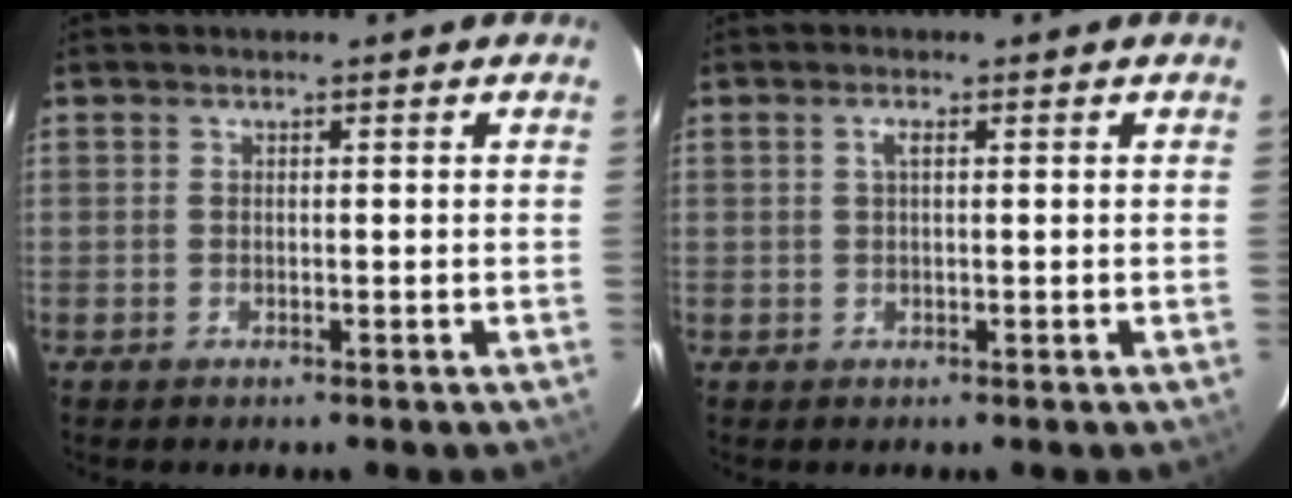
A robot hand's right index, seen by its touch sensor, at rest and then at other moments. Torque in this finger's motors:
{"motor_torque": [0.05, -0.11, 0.09, 0.03]}